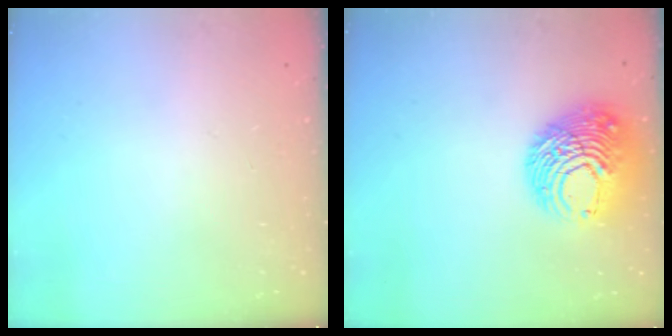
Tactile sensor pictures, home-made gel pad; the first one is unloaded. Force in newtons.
{"total": 11.9, "press": 11.9, "slide": 1.3}